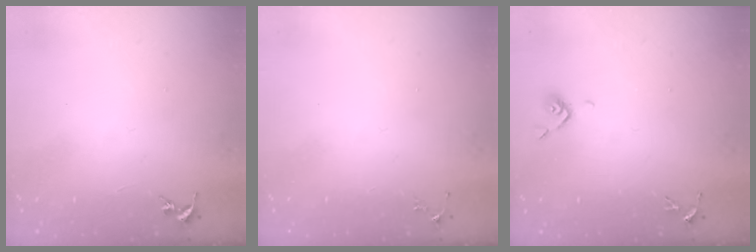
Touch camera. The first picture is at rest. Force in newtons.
{"total": 3.5, "press": 3.5, "slide": 0.5}
{"total": 5.1, "press": 4.9, "slide": 1.2}